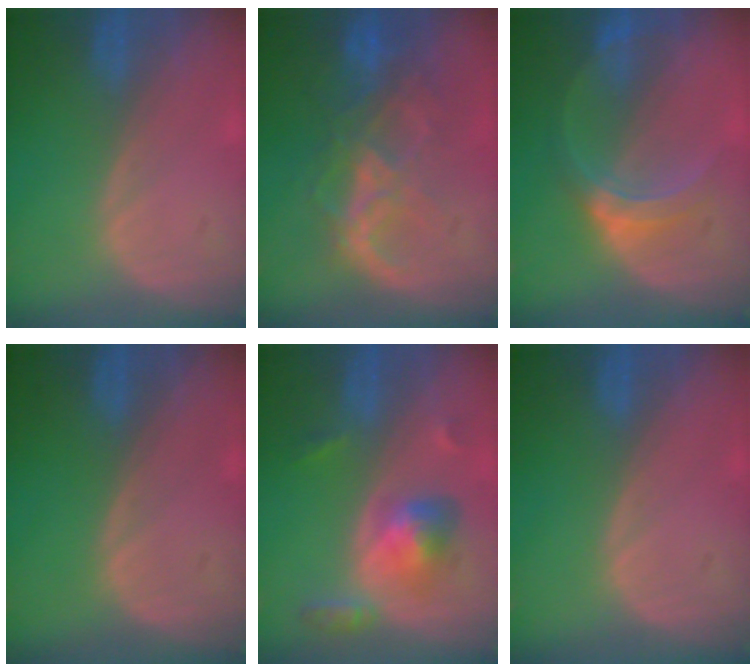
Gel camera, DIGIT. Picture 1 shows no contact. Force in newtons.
{"total": 8.9, "press": 7.6, "slide": 4.8}
{"total": 5.3, "press": 5.3, "slide": 0.5}
{"total": 0.0}
{"total": 6.0, "press": 5.3, "slide": 2.8}
{"total": 0.0}